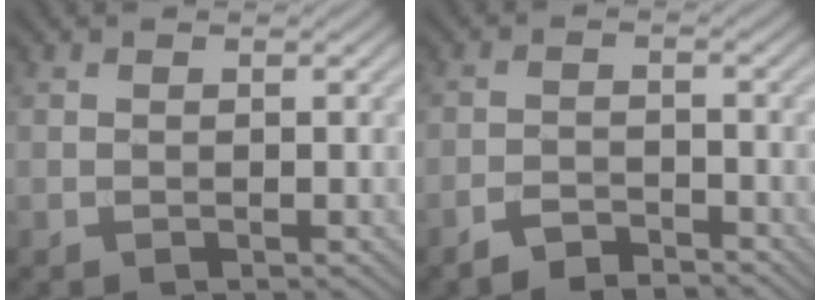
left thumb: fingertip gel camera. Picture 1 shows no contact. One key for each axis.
{"total": 2.7, "fx": -2.6, "fy": 0.3, "fz": 0.6, "tx": -0.015, "ty": 0.004, "tz": -0.055}